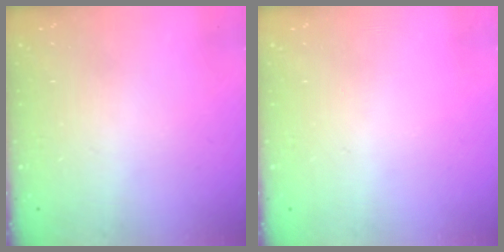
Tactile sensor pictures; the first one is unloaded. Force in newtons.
{"total": 0.0}